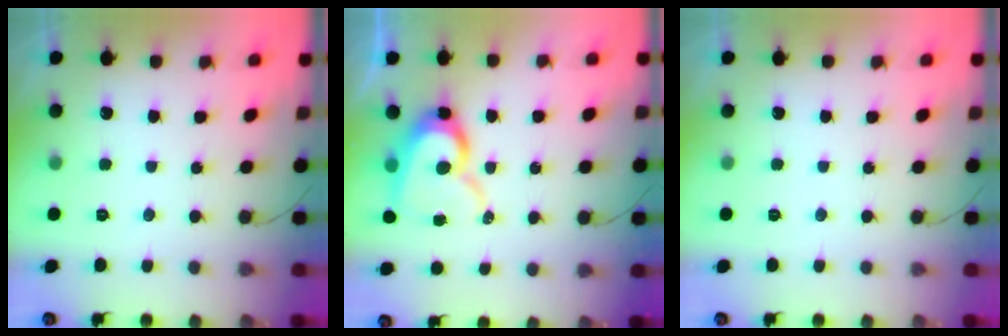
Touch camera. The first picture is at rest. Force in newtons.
{"total": 12.4, "press": 12.4, "slide": 1.4}
{"total": 0.0}